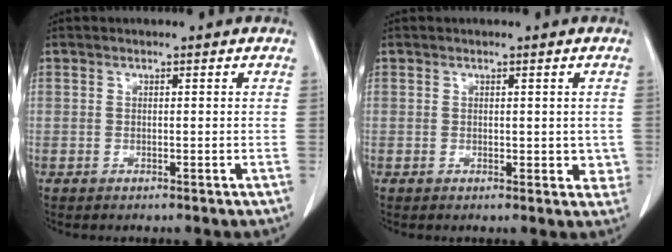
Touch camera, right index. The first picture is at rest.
{"total": 2.8, "force": [0.3, 1.9, 2.0], "torque": [-0.003, 0.000, 0.007]}